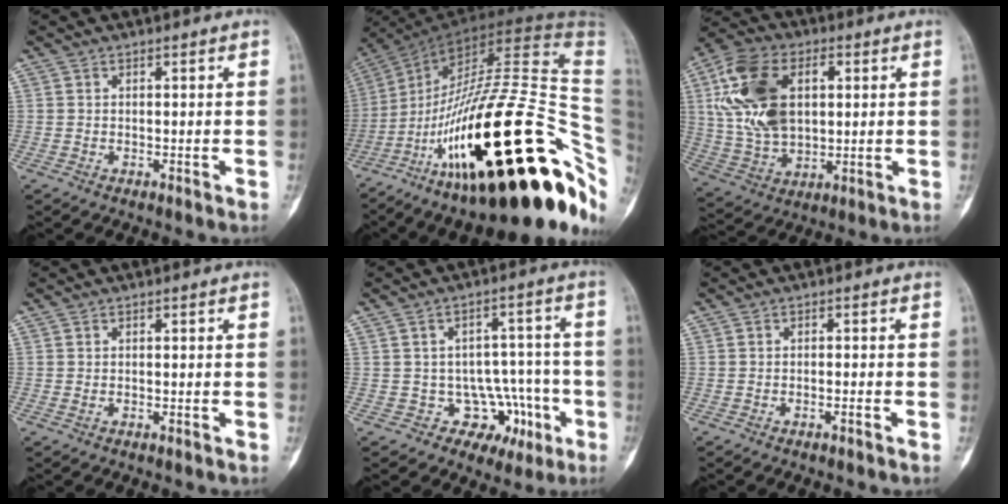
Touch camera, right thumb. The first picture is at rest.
{"total": 43.3, "force": [-12.8, 14.8, 38.7], "torque": [-0.529, 0.086, -0.200]}
{"total": 18.5, "force": [4.1, 11.7, 13.8], "torque": [-0.256, 0.004, 0.077]}
{"total": 0.0}
{"total": 9.6, "force": [-3.6, 8.0, 3.9], "torque": [0.001, 0.042, -0.039]}
{"total": 1.1, "force": [-0.7, 0.1, 0.8], "torque": [-0.021, 0.010, -0.009]}